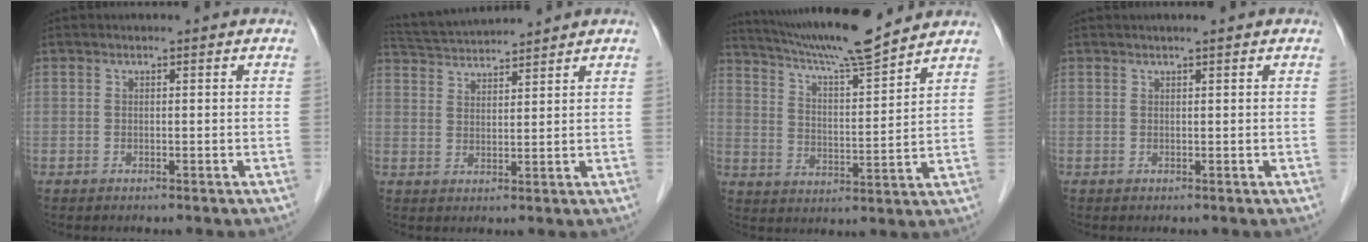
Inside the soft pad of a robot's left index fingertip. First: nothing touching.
{"total": 7.8, "force": [7.6, -0.5, 1.7], "torque": [-0.042, 0.025, 0.133]}
{"total": 14.1, "force": [12.9, -0.3, 5.9], "torque": [-0.110, 0.002, 0.207]}
{"total": 1.1, "force": [0.9, -0.2, 0.7], "torque": [-0.010, 0.005, 0.017]}